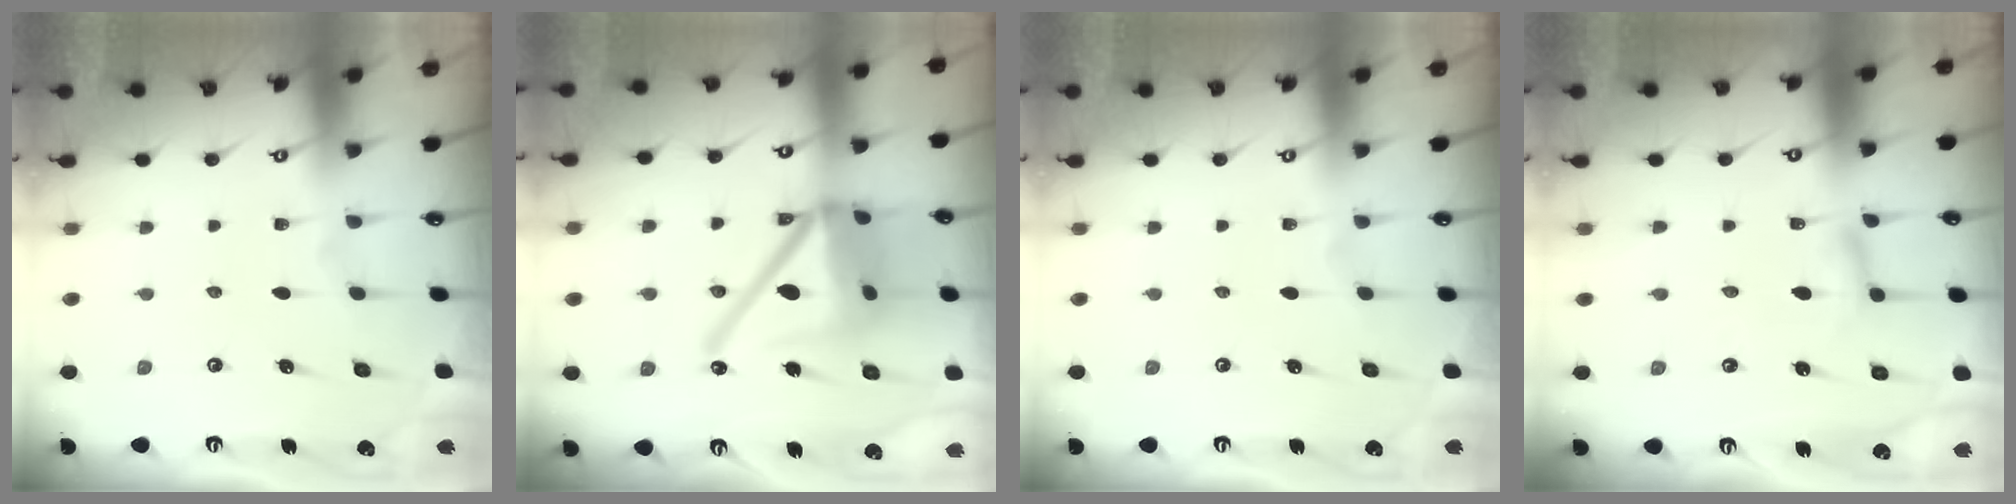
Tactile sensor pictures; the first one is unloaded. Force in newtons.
{"total": 19.3, "press": 19.1, "slide": 2.4}
{"total": 0.0}
{"total": 2.6, "press": 2.6, "slide": 0.2}